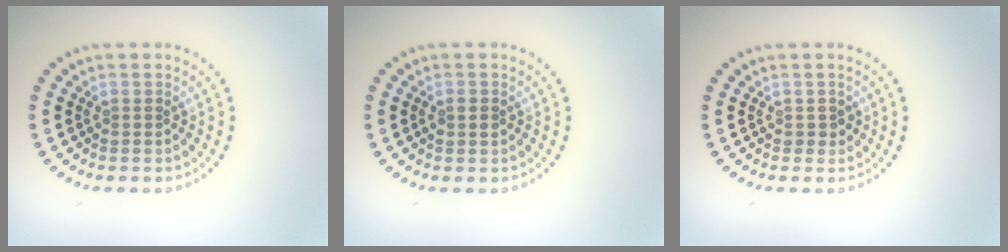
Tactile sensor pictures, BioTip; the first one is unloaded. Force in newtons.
{"total": 1.0, "press": 1.0, "slide": 0.1}
{"total": 0.8, "press": 0.8, "slide": 0.2}